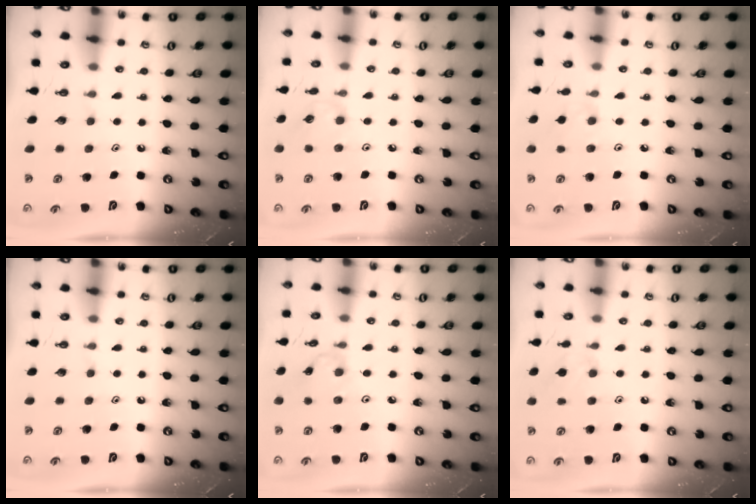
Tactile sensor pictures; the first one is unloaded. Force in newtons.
{"total": 1.5, "press": 1.5, "slide": 0.4}
{"total": 3.8, "press": 3.7, "slide": 0.7}
{"total": 0.0}
{"total": 0.9, "press": 0.8, "slide": 0.2}
{"total": 7.5, "press": 7.5, "slide": 0.8}